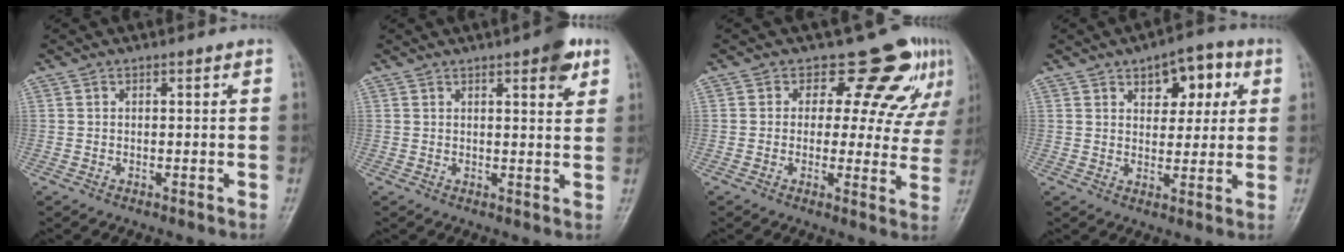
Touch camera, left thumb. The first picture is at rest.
{"total": 5.8, "force": [3.1, 1.8, 4.5], "torque": [-0.045, -0.011, 0.034]}
{"total": 11.9, "force": [7.7, 6.9, 5.9], "torque": [-0.019, -0.038, 0.079]}
{"total": 9.4, "force": [3.9, 5.5, 6.5], "torque": [-0.046, -0.005, 0.049]}